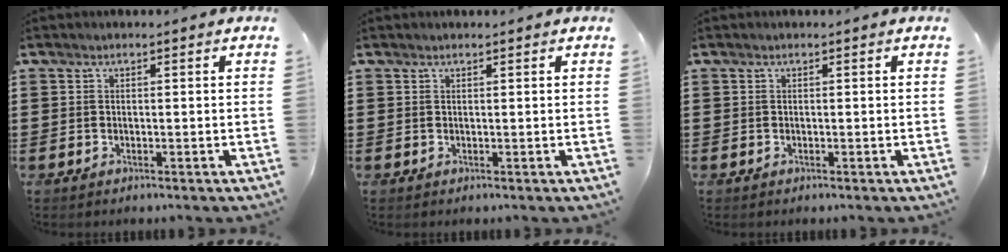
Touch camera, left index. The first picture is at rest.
{"total": 0.0}
{"total": 0.0}